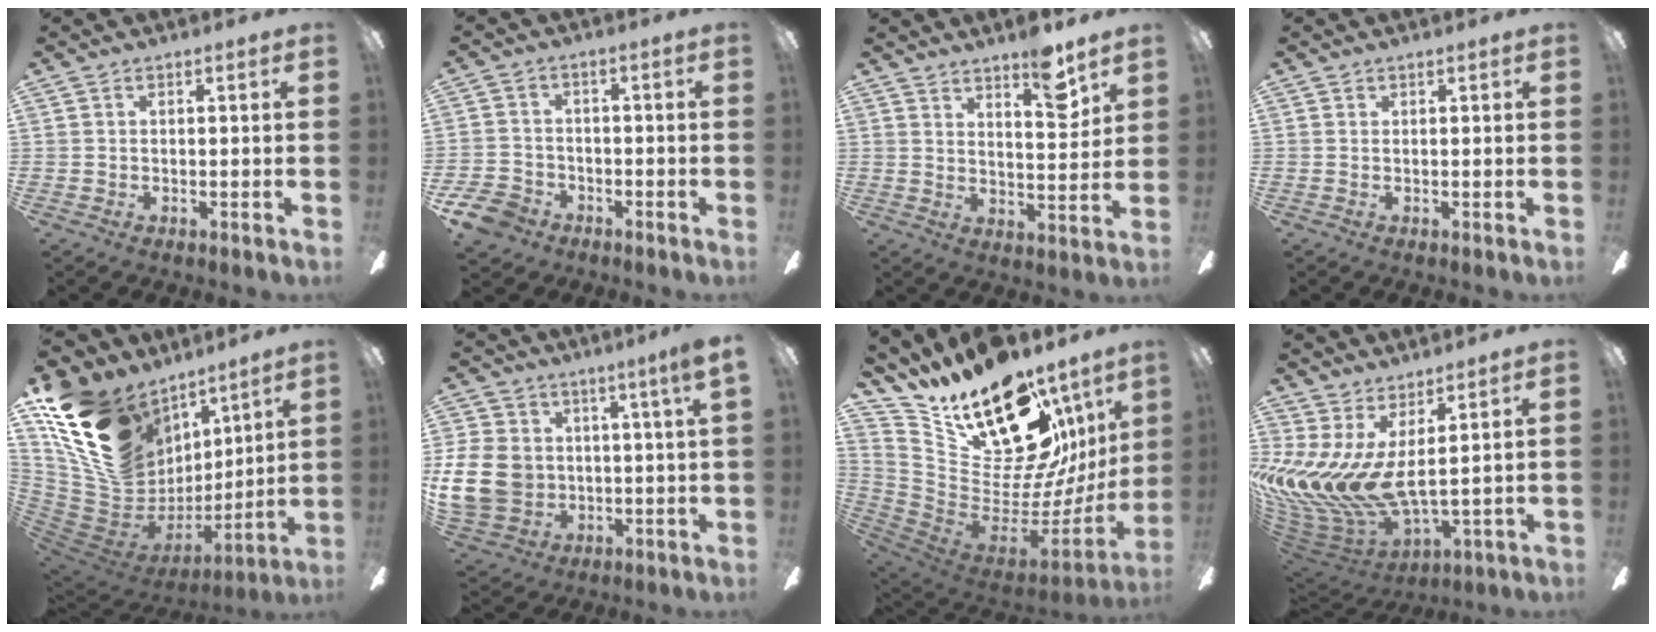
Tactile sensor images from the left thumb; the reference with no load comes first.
{"total": 7.3, "force": [-4.6, 5.1, 2.3], "torque": [-0.061, 0.031, -0.090]}
{"total": 9.5, "force": [7.1, 2.3, 5.9], "torque": [-0.075, -0.041, 0.115]}
{"total": 0.0}
{"total": 21.1, "force": [10.8, 15.2, 9.9], "torque": [-0.207, -0.058, 0.225]}
{"total": 14.3, "force": [2.6, 9.4, 10.4], "torque": [-0.223, -0.012, 0.049]}
{"total": 23.9, "force": [15.9, 11.2, 13.9], "torque": [-0.228, -0.121, 0.300]}
{"total": 11.1, "force": [2.6, 5.4, 9.4], "torque": [-0.236, -0.062, 0.049]}